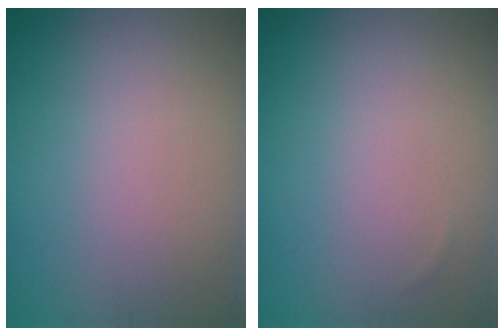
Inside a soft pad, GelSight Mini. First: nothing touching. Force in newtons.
{"total": 0.0}